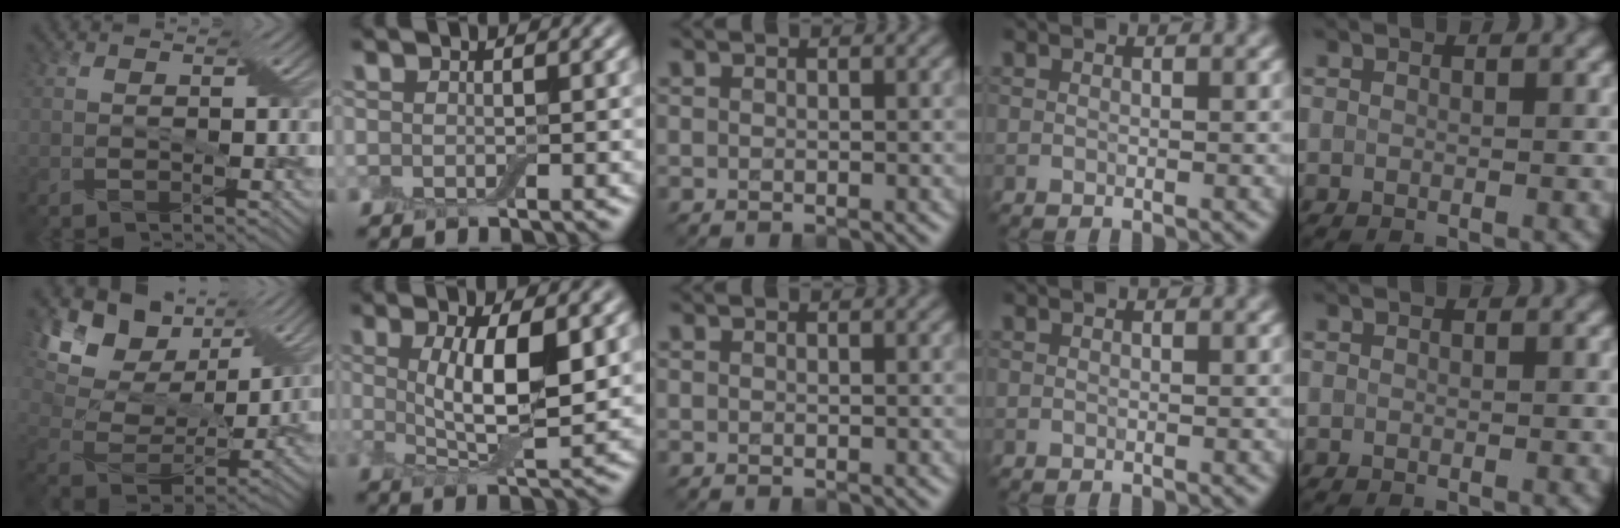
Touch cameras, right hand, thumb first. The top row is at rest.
{"thumb": {"total": 14.9, "force": [7.7, 9.4, 8.5], "torque": [-0.194, 0.022, 0.126]}, "index": {"total": 6.9, "force": [1.4, 2.1, 6.4], "torque": [-0.112, -0.005, 0.025]}}